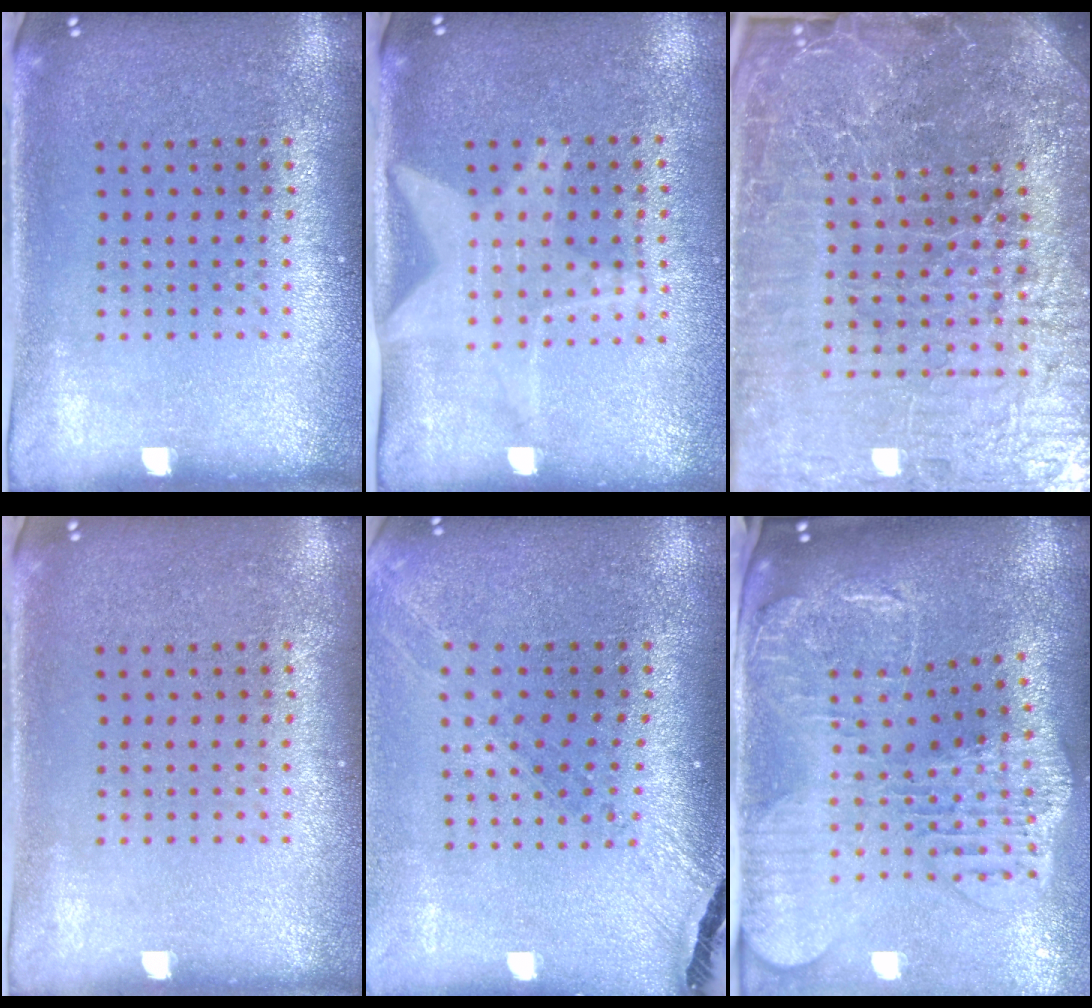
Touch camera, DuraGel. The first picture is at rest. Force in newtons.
{"total": 1.9, "press": 1.6, "slide": 1.1}
{"total": 7.6, "press": 6.6, "slide": 3.8}
{"total": 0.0}
{"total": 1.5, "press": 1.4, "slide": 0.3}
{"total": 2.9, "press": 2.5, "slide": 1.5}